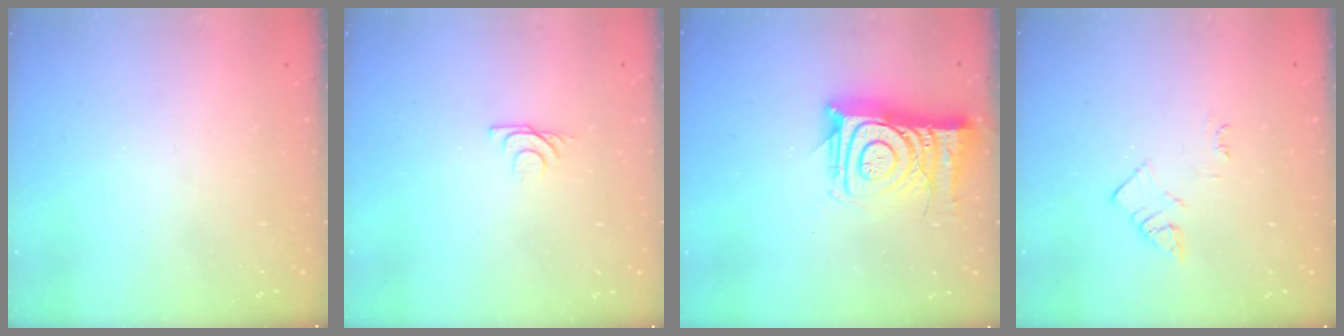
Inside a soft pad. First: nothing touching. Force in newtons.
{"total": 5.3, "press": 5.3, "slide": 0.9}
{"total": 15.1, "press": 15.1, "slide": 1.1}
{"total": 3.7, "press": 3.6, "slide": 0.6}